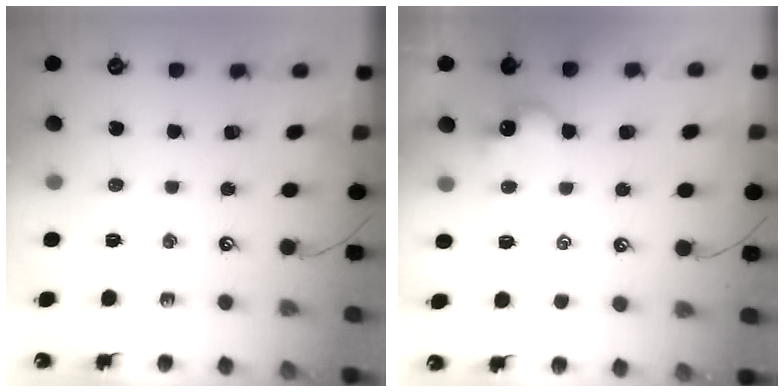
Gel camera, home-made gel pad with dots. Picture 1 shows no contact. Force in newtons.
{"total": 1.9, "press": 1.9, "slide": 0.4}